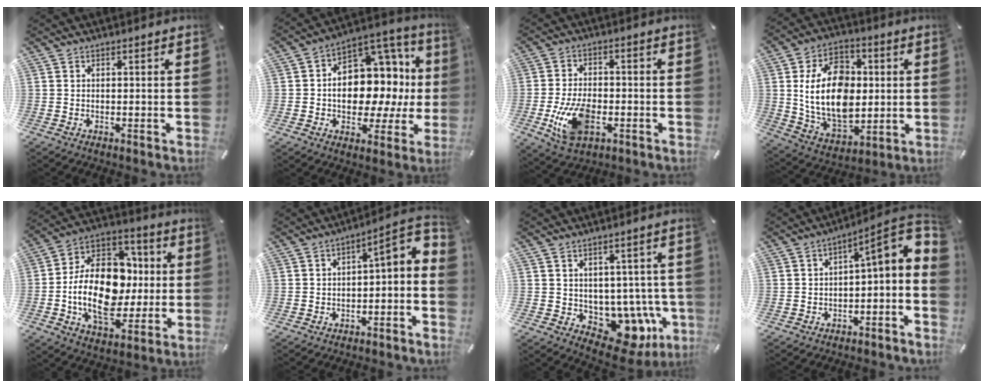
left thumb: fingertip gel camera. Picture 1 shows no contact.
{"total": 15.0, "force": [0.0, 11.2, 10.0], "torque": [-0.132, -0.026, 0.004]}
{"total": 11.3, "force": [-3.1, 7.1, 8.3], "torque": [-0.173, 0.002, -0.056]}
{"total": 18.6, "force": [1.2, 13.6, 12.6], "torque": [-0.242, 0.003, 0.021]}
{"total": 21.0, "force": [-1.6, 15.0, 14.7], "torque": [-0.278, -0.004, -0.022]}
{"total": 6.1, "force": [-0.2, 2.8, 5.4], "torque": [-0.065, -0.017, -0.015]}
{"total": 9.5, "force": [-1.5, 7.5, 5.7], "torque": [-0.051, -0.020, -0.008]}
{"total": 9.2, "force": [1.3, 3.1, 8.6], "torque": [-0.106, -0.023, 0.011]}